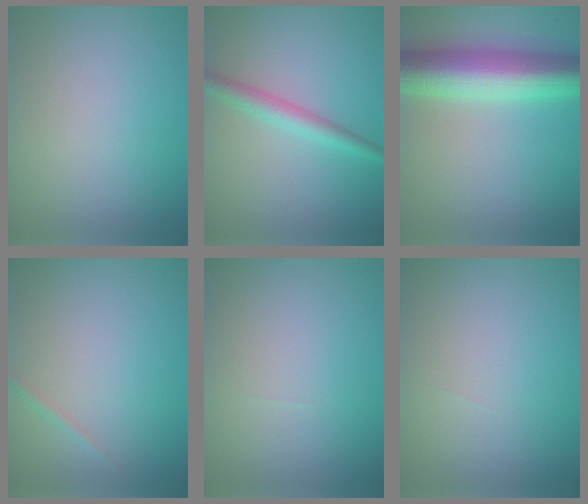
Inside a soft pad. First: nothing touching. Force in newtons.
{"total": 2.5, "press": 2.5, "slide": 0.1}
{"total": 9.5, "press": 9.5, "slide": 0.1}
{"total": 0.7, "press": 0.7, "slide": 0.0}
{"total": 0.0}
{"total": 0.0}